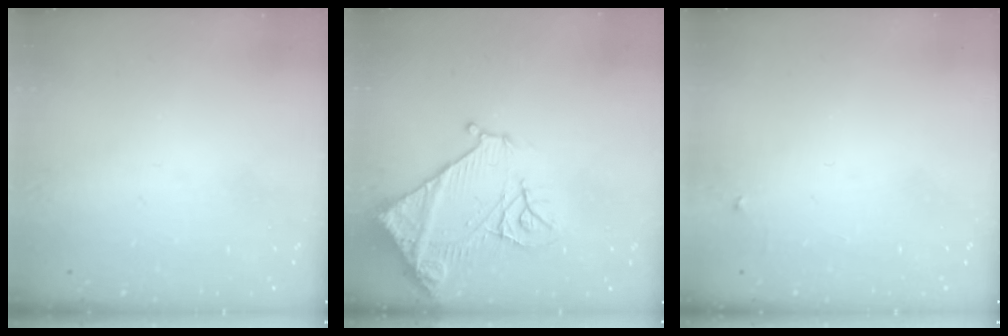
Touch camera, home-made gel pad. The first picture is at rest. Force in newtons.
{"total": 14.4, "press": 14.3, "slide": 1.7}
{"total": 2.5, "press": 2.5, "slide": 0.4}